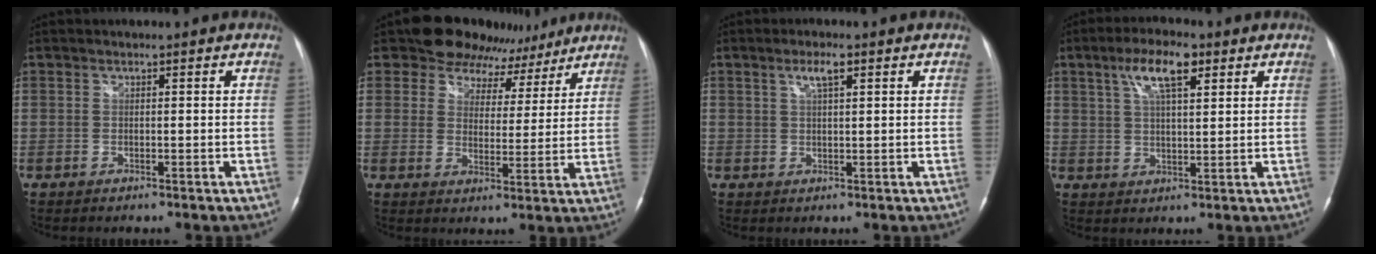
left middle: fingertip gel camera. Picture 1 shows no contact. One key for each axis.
{"total": 10.5, "fx": 8.3, "fy": 6.2, "fz": 1.9, "tx": -0.011, "ty": 0.009, "tz": 0.102}
{"total": 2.9, "fx": 1.5, "fy": 0.8, "fz": 2.3, "tx": -0.050, "ty": 0.005, "tz": 0.031}
{"total": 7.8, "fx": 4.1, "fy": 2.2, "fz": 6.3, "tx": -0.124, "ty": 0.013, "tz": 0.075}